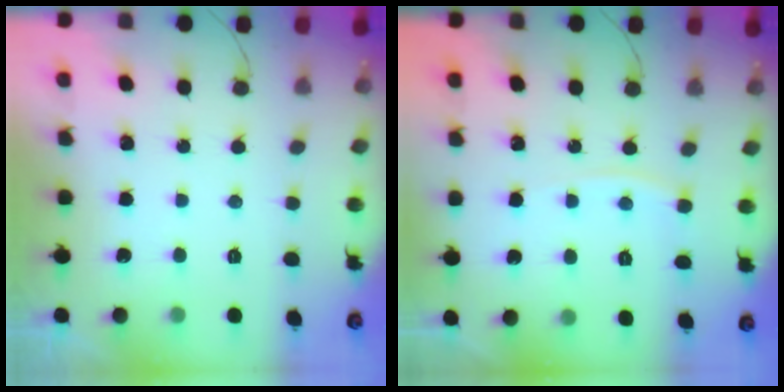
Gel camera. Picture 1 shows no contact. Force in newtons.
{"total": 3.3, "press": 3.3, "slide": 0.2}